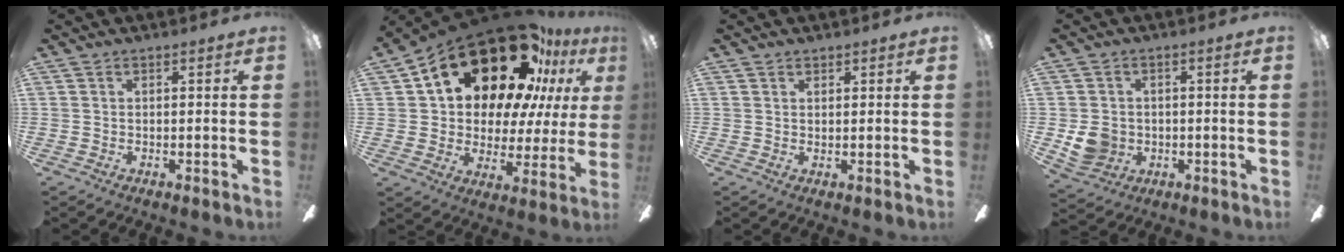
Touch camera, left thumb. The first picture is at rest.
{"total": 24.9, "force": [16.0, 12.9, 14.0], "torque": [-0.222, -0.097, 0.286]}
{"total": 1.2, "force": [1.1, 0.6, 0.1], "torque": [-0.003, -0.001, 0.021]}
{"total": 6.5, "force": [-0.8, 5.9, 2.7], "torque": [-0.041, 0.008, -0.013]}